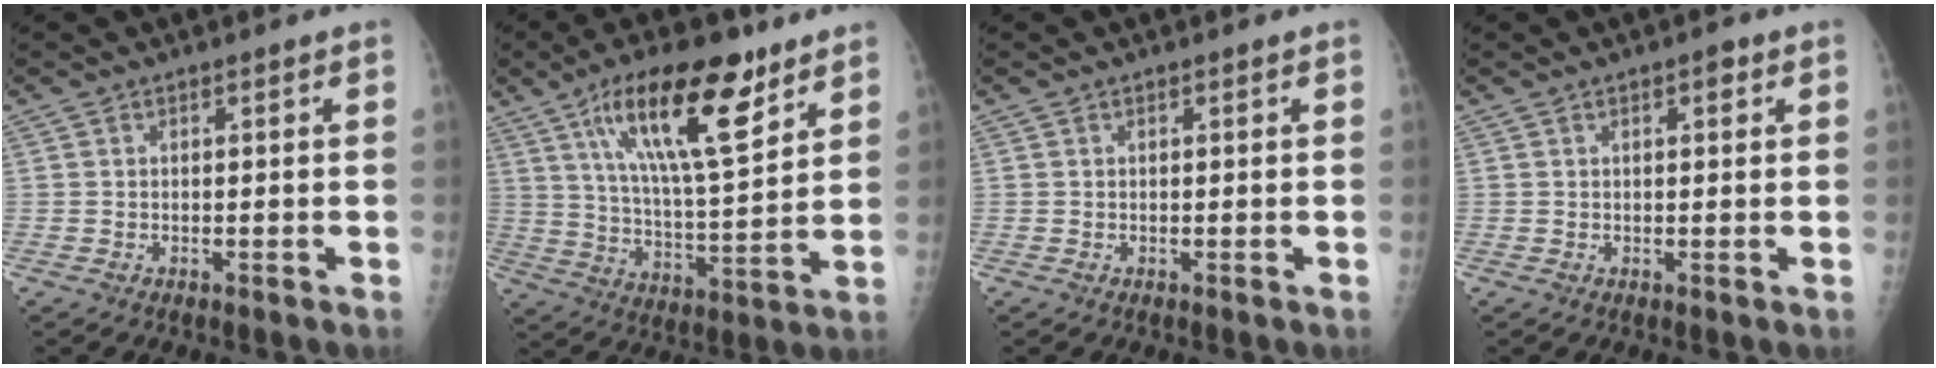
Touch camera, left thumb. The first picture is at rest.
{"total": 19.5, "force": [10.7, 6.2, 15.0], "torque": [-0.224, -0.045, 0.185]}
{"total": 0.0}
{"total": 1.9, "force": [0.8, 0.8, 1.5], "torque": [-0.015, 0.000, 0.010]}